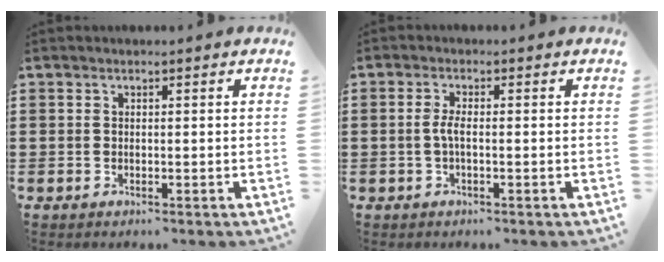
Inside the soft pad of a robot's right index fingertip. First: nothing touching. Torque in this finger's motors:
{"motor_torque": [0.33, 0.27, 0.26, 0.09]}